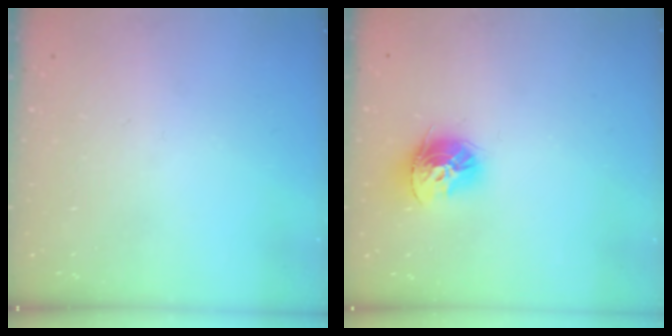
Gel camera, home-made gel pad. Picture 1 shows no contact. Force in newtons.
{"total": 12.2, "press": 12.1, "slide": 1.1}